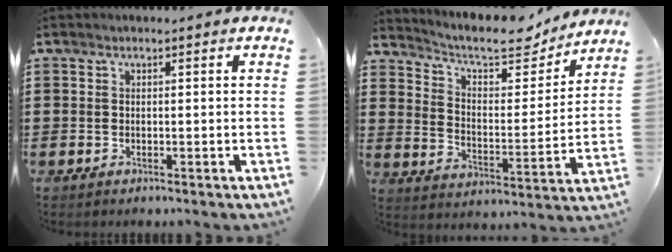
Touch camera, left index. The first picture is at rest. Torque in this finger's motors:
{"motor_torque": [1.40, -0.74, 0.40, 0.06]}